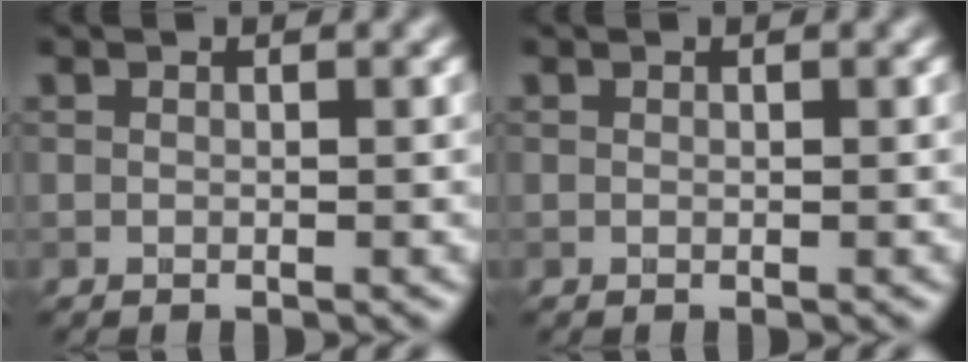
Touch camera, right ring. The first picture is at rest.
{"total": 0.0}